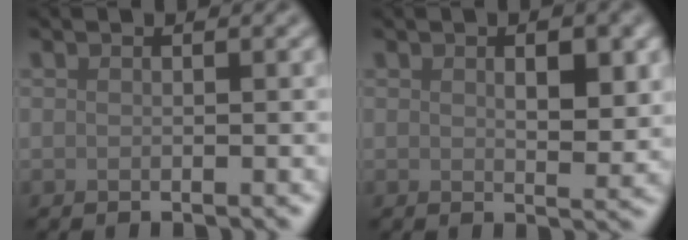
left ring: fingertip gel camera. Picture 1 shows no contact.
{"total": 3.3, "force": [1.0, 1.5, 2.8], "torque": [-0.038, -0.006, 0.020]}